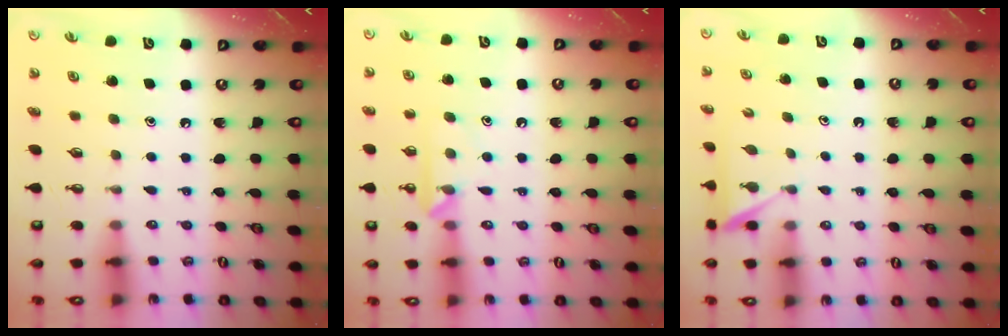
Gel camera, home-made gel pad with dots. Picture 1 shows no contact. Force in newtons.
{"total": 6.6, "press": 6.6, "slide": 0.8}
{"total": 3.0, "press": 3.0, "slide": 0.4}